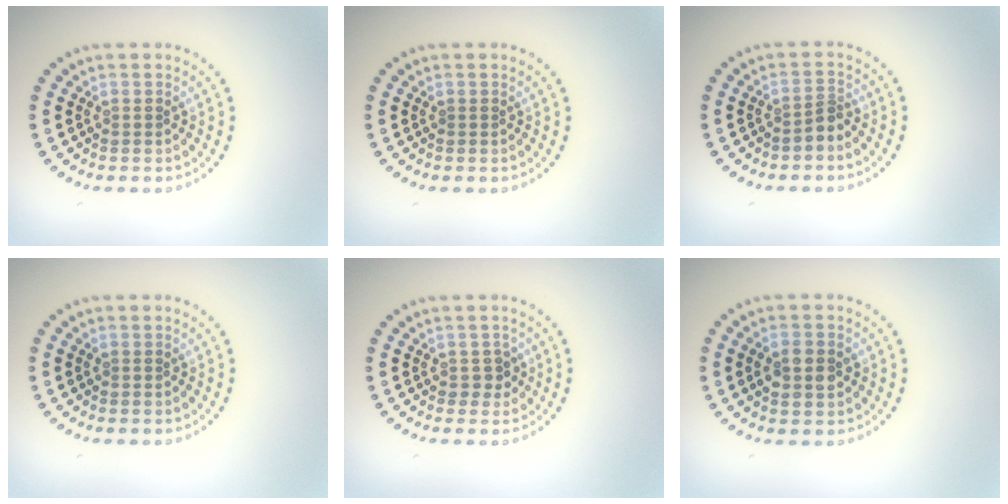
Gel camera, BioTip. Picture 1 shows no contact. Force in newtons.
{"total": 0.0}
{"total": 1.8, "press": 1.2, "slide": 1.3}
{"total": 0.0}
{"total": 1.3, "press": 1.1, "slide": 0.6}
{"total": 2.9, "press": 2.9, "slide": 0.1}